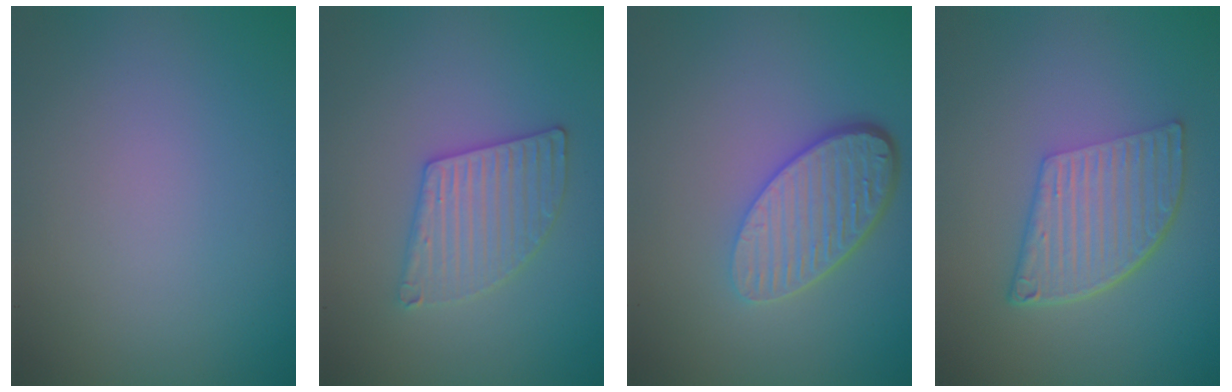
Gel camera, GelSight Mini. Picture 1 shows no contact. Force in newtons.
{"total": 3.0, "press": 3.0, "slide": 0.2}
{"total": 5.3, "press": 3.8, "slide": 3.6}
{"total": 6.3, "press": 4.3, "slide": 4.6}